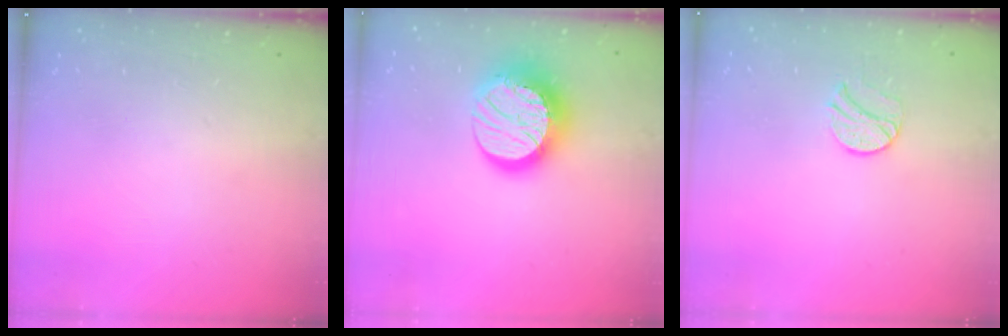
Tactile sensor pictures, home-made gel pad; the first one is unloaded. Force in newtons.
{"total": 17.0, "press": 17.0, "slide": 1.3}
{"total": 8.3, "press": 8.2, "slide": 0.8}